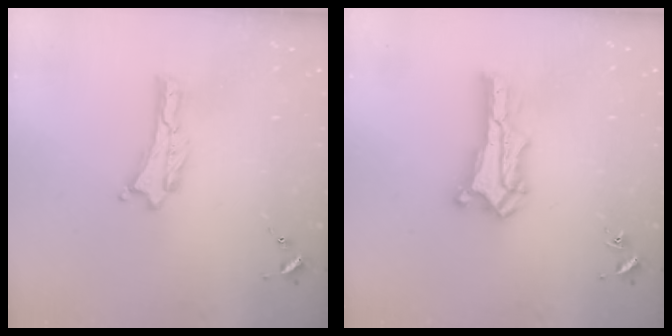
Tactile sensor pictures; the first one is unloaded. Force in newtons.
{"total": 1.5, "press": 1.5, "slide": 0.2}